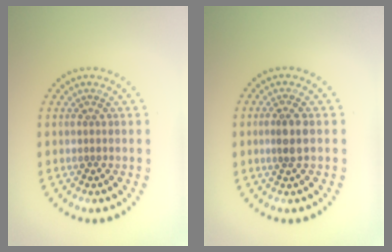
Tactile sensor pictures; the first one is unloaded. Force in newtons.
{"total": 2.0, "press": 1.8, "slide": 1.1}